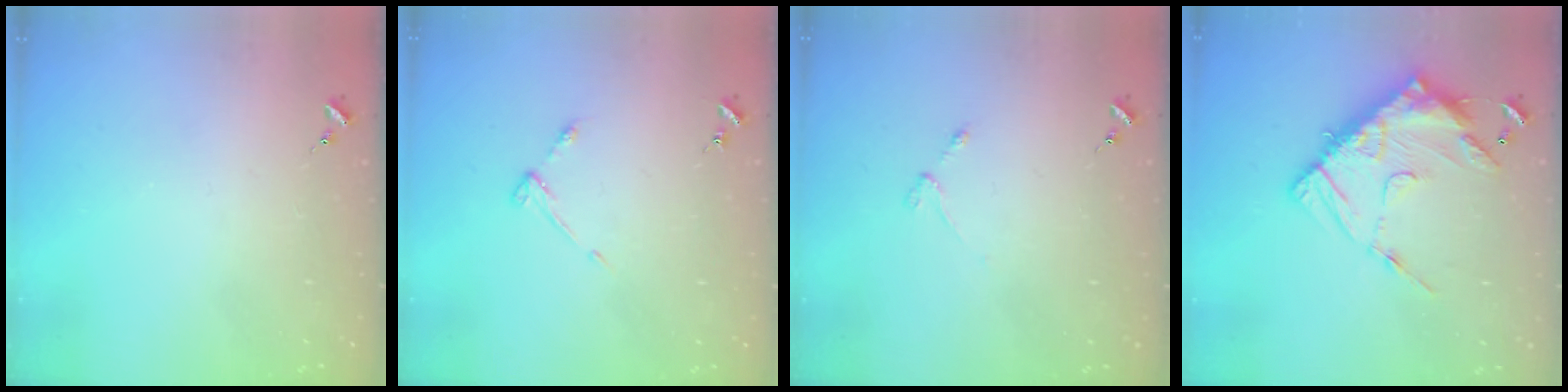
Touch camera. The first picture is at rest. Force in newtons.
{"total": 3.6, "press": 3.6, "slide": 0.5}
{"total": 3.0, "press": 2.9, "slide": 0.5}
{"total": 16.0, "press": 15.9, "slide": 1.5}